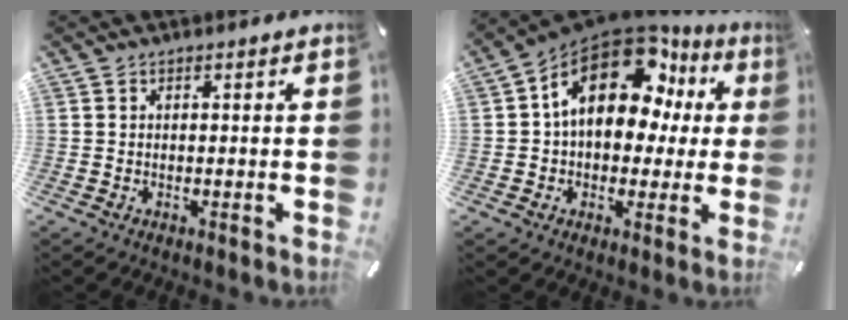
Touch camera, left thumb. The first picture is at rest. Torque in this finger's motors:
{"motor_torque": [2.40, 2.61, 2.45, -0.32, 0.26]}